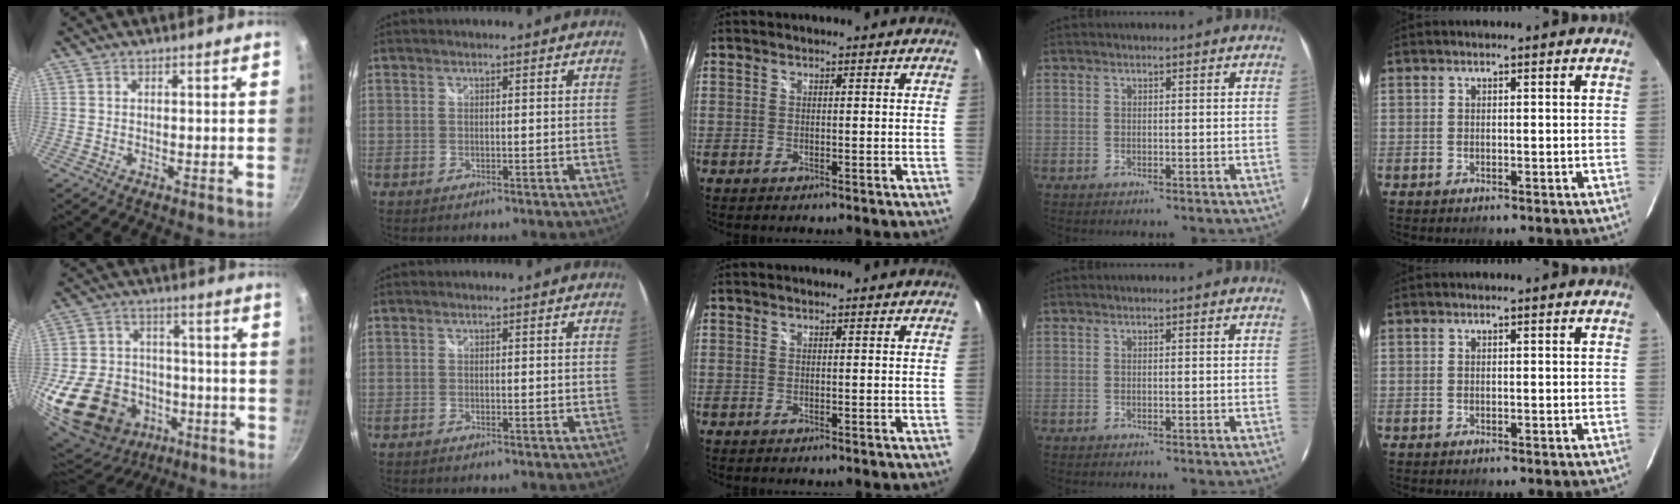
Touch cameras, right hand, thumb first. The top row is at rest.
{"thumb": {"total": 25.1, "force": [-9.4, 19.6, 12.4], "torque": [-0.244, 0.049, -0.137]}, "index": {"total": 0.6, "force": [-0.5, 0.1, 0.2], "torque": [-0.005, -0.004, -0.011]}}